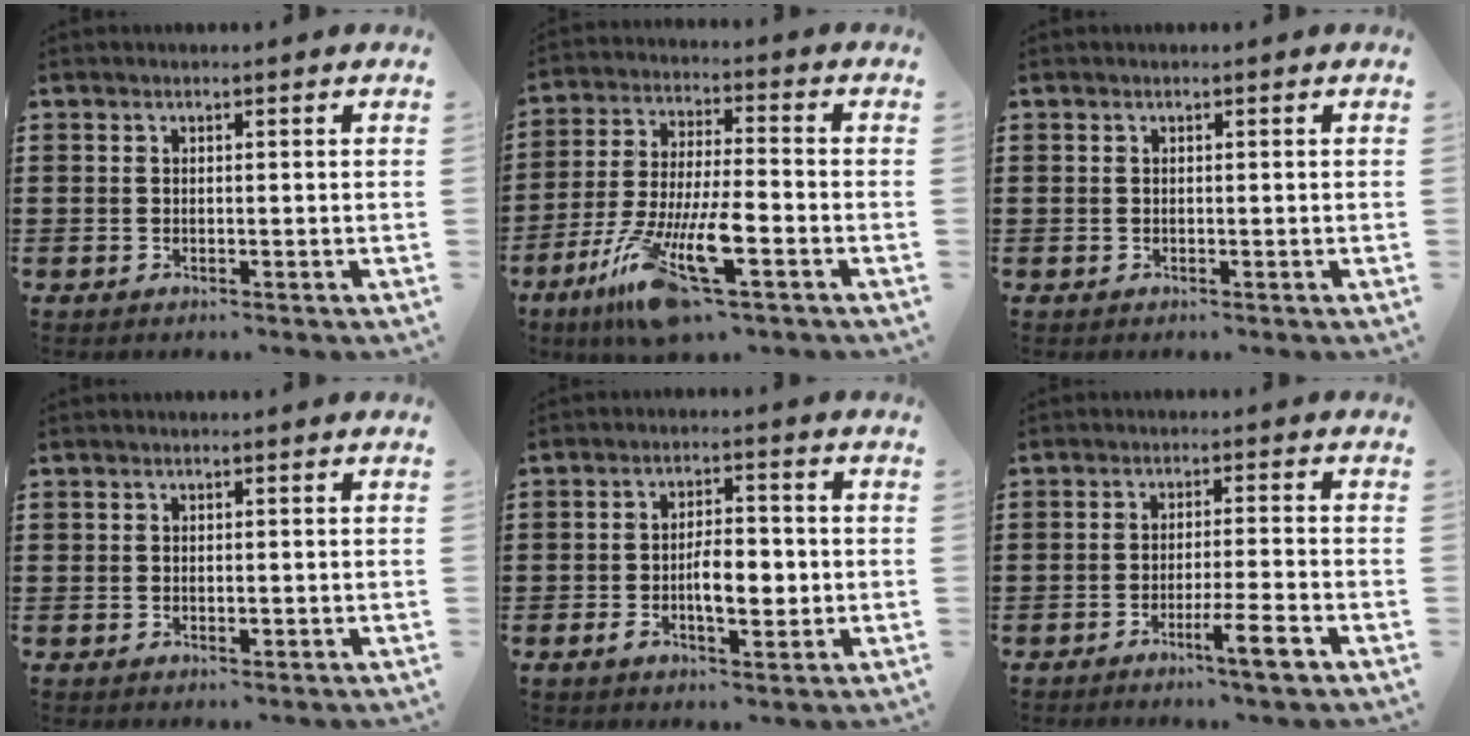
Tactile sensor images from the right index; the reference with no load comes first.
{"total": 13.4, "force": [-7.8, 2.6, 10.5], "torque": [-0.228, -0.006, -0.146]}
{"total": 0.0}
{"total": 0.9, "force": [-0.1, 0.4, 0.7], "torque": [-0.014, -0.001, -0.002]}
{"total": 6.2, "force": [-0.9, 3.0, 5.3], "torque": [-0.079, 0.004, -0.020]}
{"total": 5.7, "force": [-3.5, 0.0, 4.5], "torque": [-0.078, -0.009, -0.059]}